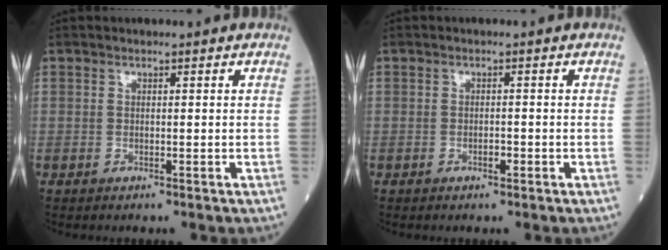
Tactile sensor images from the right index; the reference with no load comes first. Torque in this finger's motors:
{"motor_torque": [0.32, -0.18, 0.17, 0.04]}